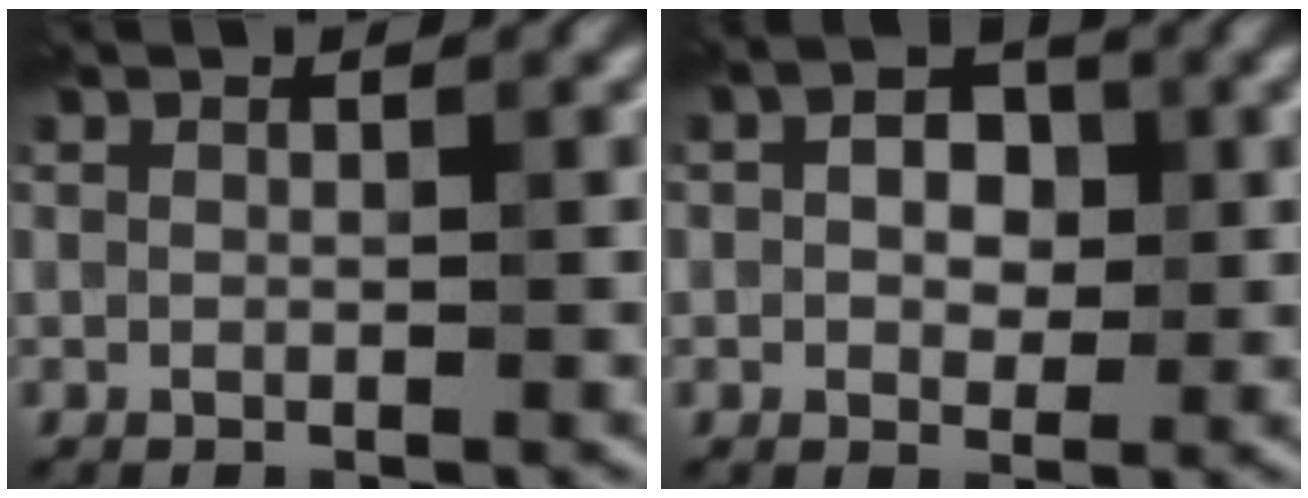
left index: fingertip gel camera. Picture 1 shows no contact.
{"total": 2.8, "force": [0.3, 1.9, 2.0], "torque": [-0.022, 0.005, -0.005]}